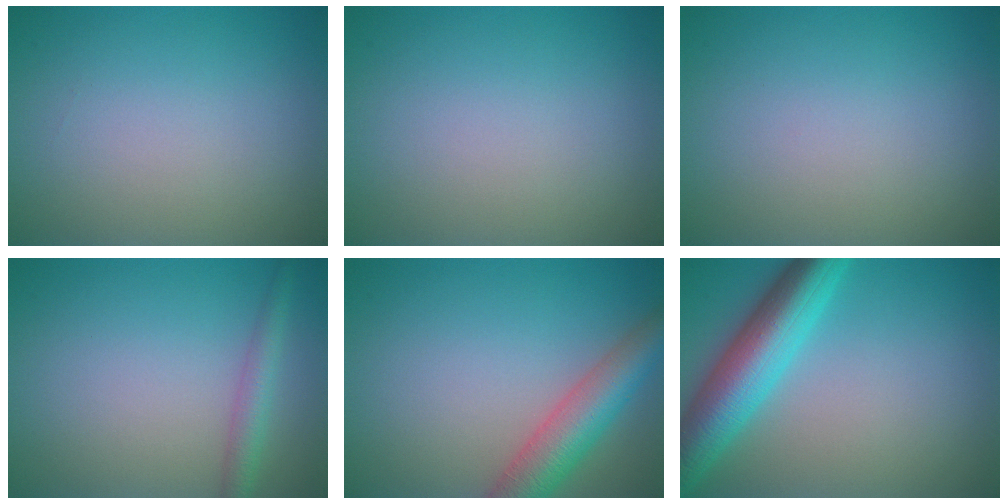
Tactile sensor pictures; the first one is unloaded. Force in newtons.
{"total": 0.0}
{"total": 0.0}
{"total": 2.3, "press": 2.3, "slide": 0.1}
{"total": 5.7, "press": 5.7, "slide": 0.2}
{"total": 7.7, "press": 7.7, "slide": 0.2}